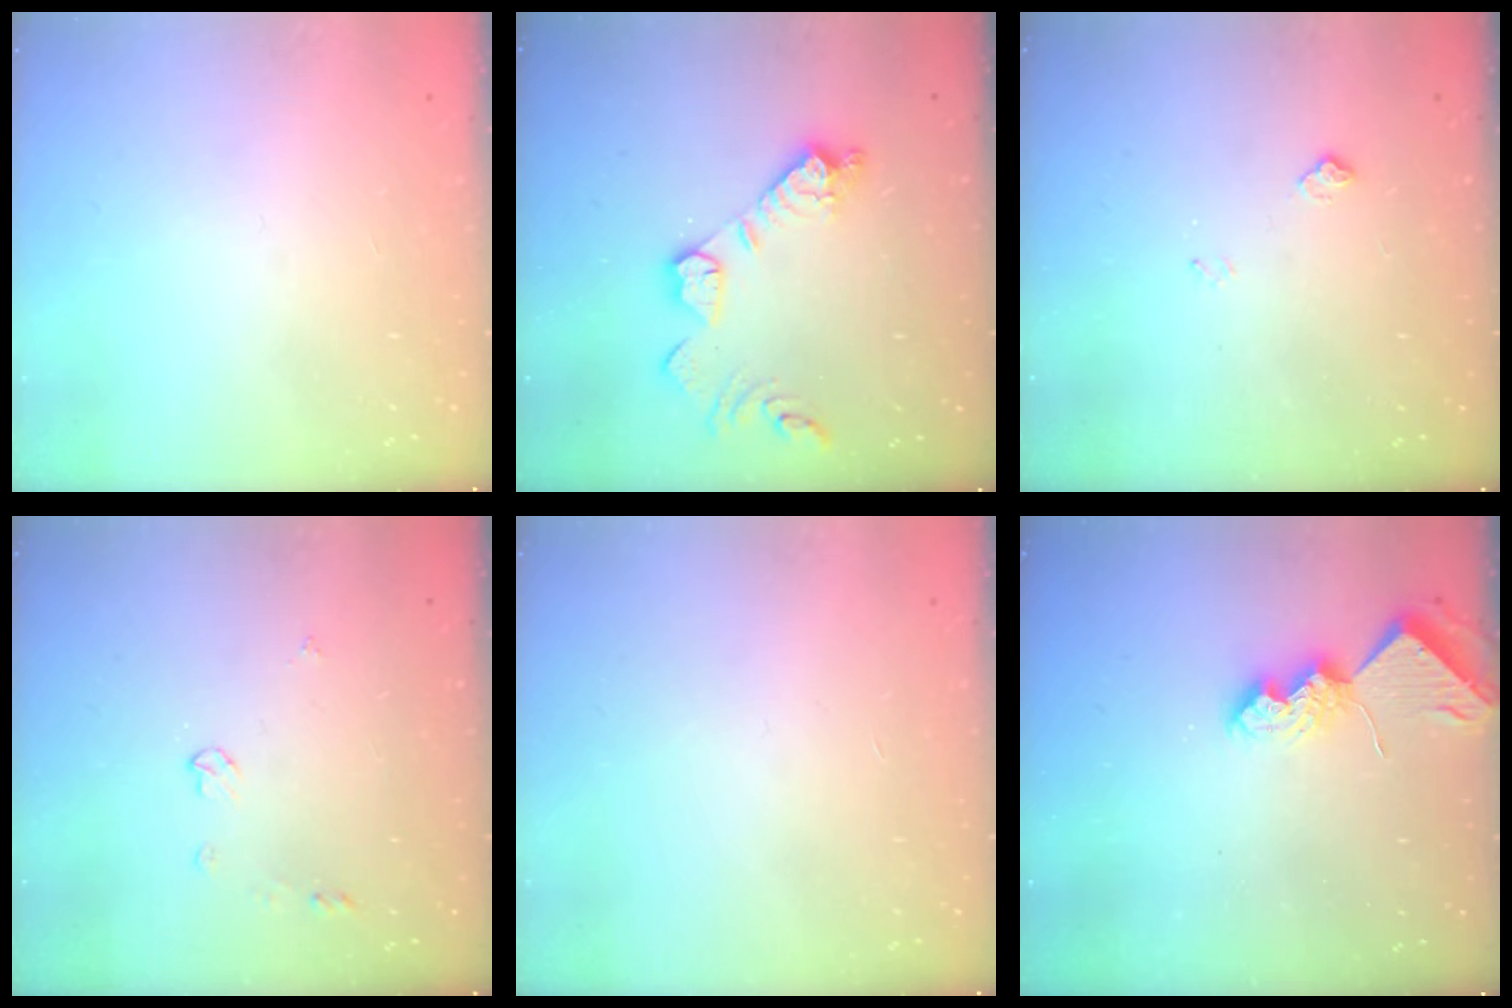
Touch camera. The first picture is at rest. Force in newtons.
{"total": 14.1, "press": 14.1, "slide": 1.1}
{"total": 4.9, "press": 4.8, "slide": 0.6}
{"total": 3.8, "press": 3.8, "slide": 0.6}
{"total": 0.0}
{"total": 7.6, "press": 7.6, "slide": 0.8}